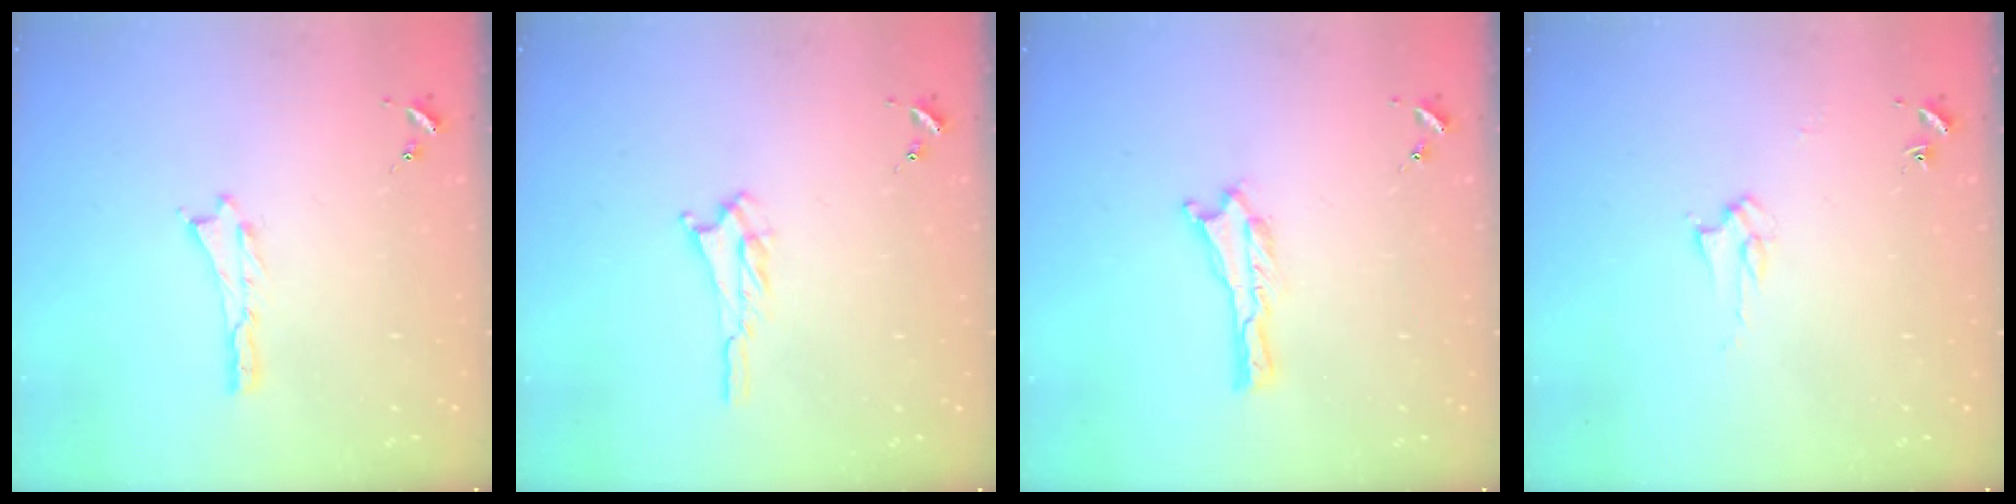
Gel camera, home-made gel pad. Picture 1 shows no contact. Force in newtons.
{"total": 1.7, "press": 1.6, "slide": 0.3}
{"total": 0.0}
{"total": 2.8, "press": 2.8, "slide": 0.4}